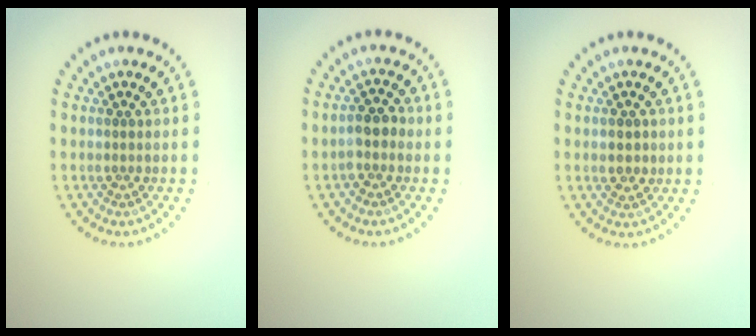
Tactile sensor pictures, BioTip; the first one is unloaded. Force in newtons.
{"total": 2.0, "press": 1.8, "slide": 0.7}
{"total": 1.3, "press": 1.2, "slide": 0.2}